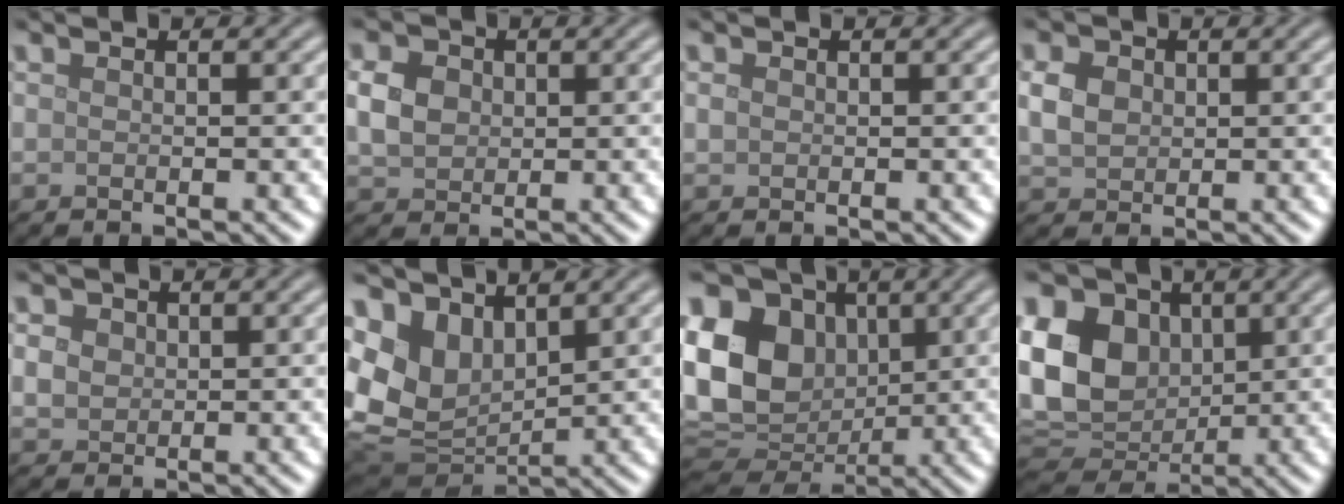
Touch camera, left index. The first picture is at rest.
{"total": 3.3, "force": [0.5, 2.7, 1.8], "torque": [-0.041, 0.001, 0.008]}
{"total": 0.6, "force": [0.1, 0.5, 0.2], "torque": [-0.003, 0.000, 0.002]}
{"total": 2.8, "force": [0.5, 2.3, 1.5], "torque": [-0.036, 0.002, 0.008]}
{"total": 2.2, "force": [0.6, 1.9, 0.9], "torque": [-0.021, 0.000, 0.014]}
{"total": 8.4, "force": [2.7, 6.2, 5.0], "torque": [-0.133, -0.013, 0.059]}
{"total": 14.8, "force": [2.3, 11.5, 8.9], "torque": [-0.191, 0.013, 0.035]}
{"total": 13.1, "force": [2.5, 10.1, 7.9], "torque": [-0.174, 0.016, 0.039]}